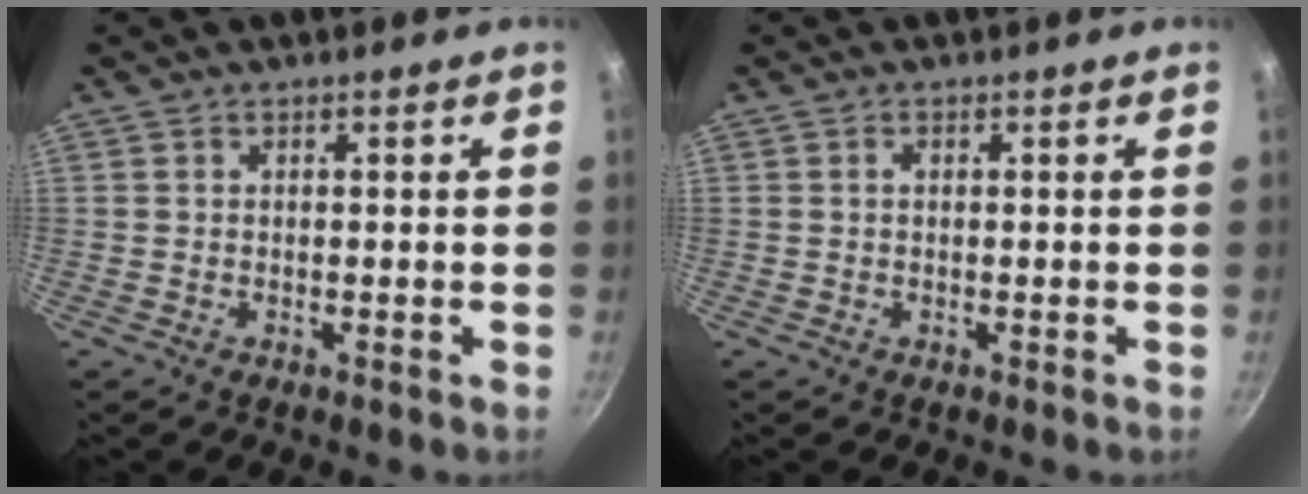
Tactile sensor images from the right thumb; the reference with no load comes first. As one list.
[{"total": 0.6, "force": [0.1, 0.5, 0.4], "torque": [-0.007, 0.004, 0.001]}]